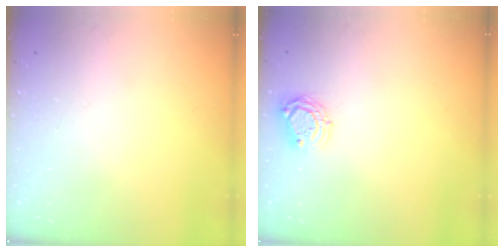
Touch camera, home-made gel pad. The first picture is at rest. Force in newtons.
{"total": 6.6, "press": 6.6, "slide": 0.1}